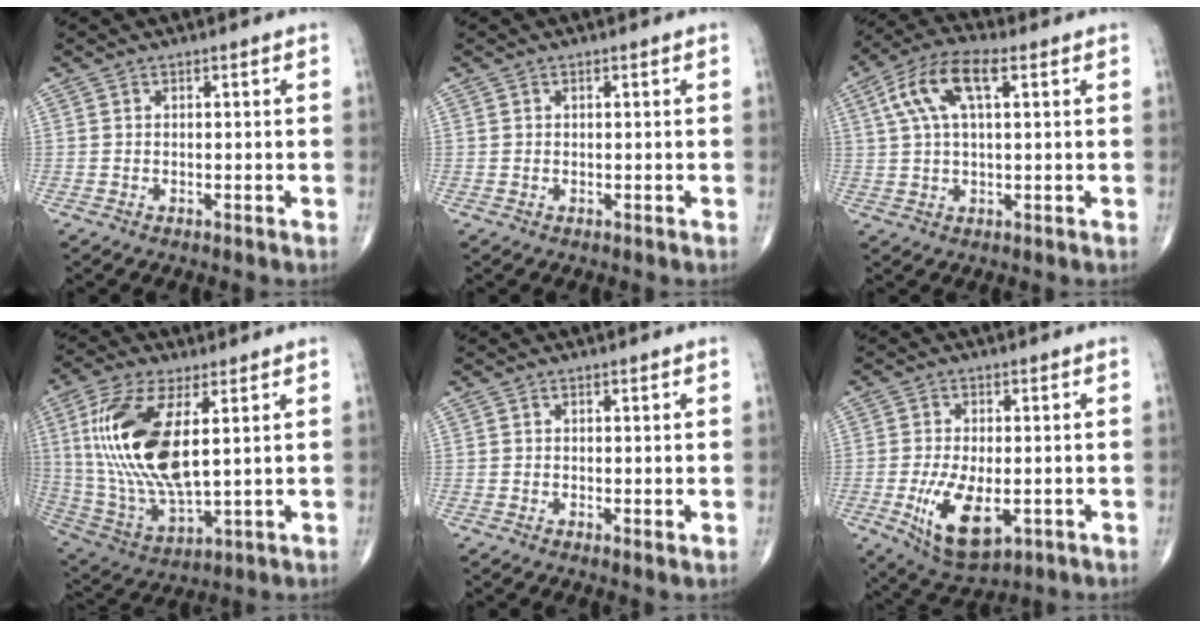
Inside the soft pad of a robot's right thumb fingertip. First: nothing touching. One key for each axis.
{"total": 0.0}
{"total": 10.6, "fx": 3.5, "fy": 4.2, "fz": 9.0, "tx": -0.187, "ty": 0.023, "tz": 0.062}
{"total": 20.4, "fx": 4.2, "fy": 8.7, "fz": 18.0, "tx": -0.383, "ty": -0.023, "tz": 0.087}
{"total": 1.0, "fx": 0.1, "fy": 0.2, "fz": 1.0, "tx": -0.017, "ty": -0.004, "tz": -0.001}
{"total": 11.1, "fx": -2.8, "fy": 5.4, "fz": 9.3, "tx": -0.164, "ty": -0.014, "tz": -0.036}